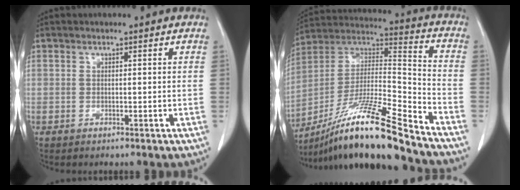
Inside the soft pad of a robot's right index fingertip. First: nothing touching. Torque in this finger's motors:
{"motor_torque": [1.09, -1.05, 0.79, 0.21]}